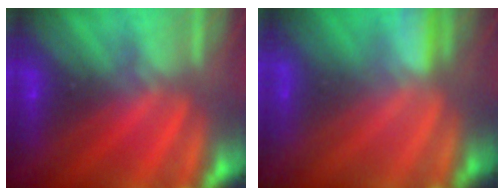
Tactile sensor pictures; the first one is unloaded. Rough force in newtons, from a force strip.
{"total": 2.8}